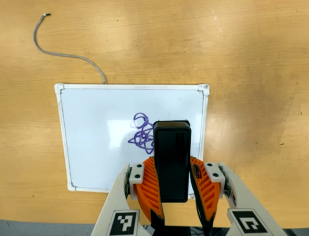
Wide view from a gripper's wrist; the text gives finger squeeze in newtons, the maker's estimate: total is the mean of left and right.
{"total": 6.6, "left": 5.2, "right": 8.0}